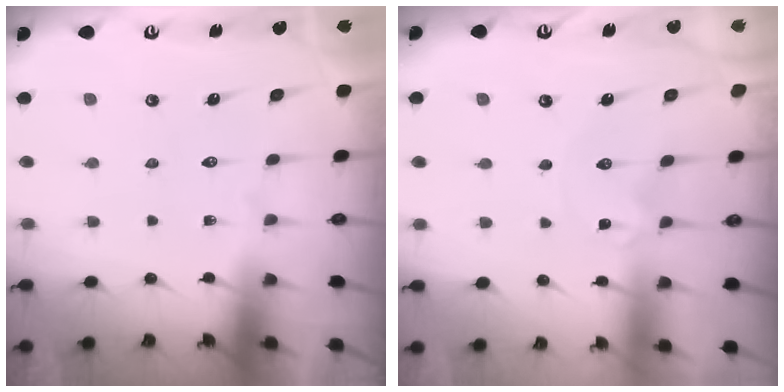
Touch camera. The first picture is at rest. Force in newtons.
{"total": 1.1, "press": 1.1, "slide": 0.1}